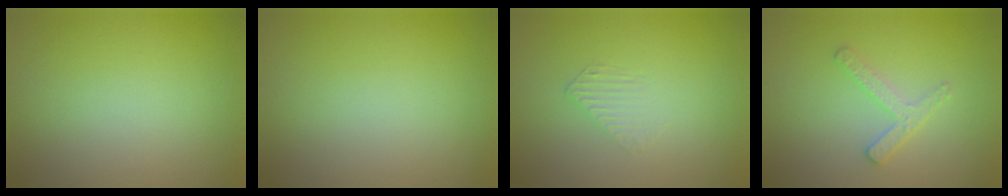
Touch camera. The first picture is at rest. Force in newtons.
{"total": 0.0}
{"total": 0.9, "press": 0.2, "slide": 0.9}
{"total": 2.3, "press": 2.2, "slide": 0.4}